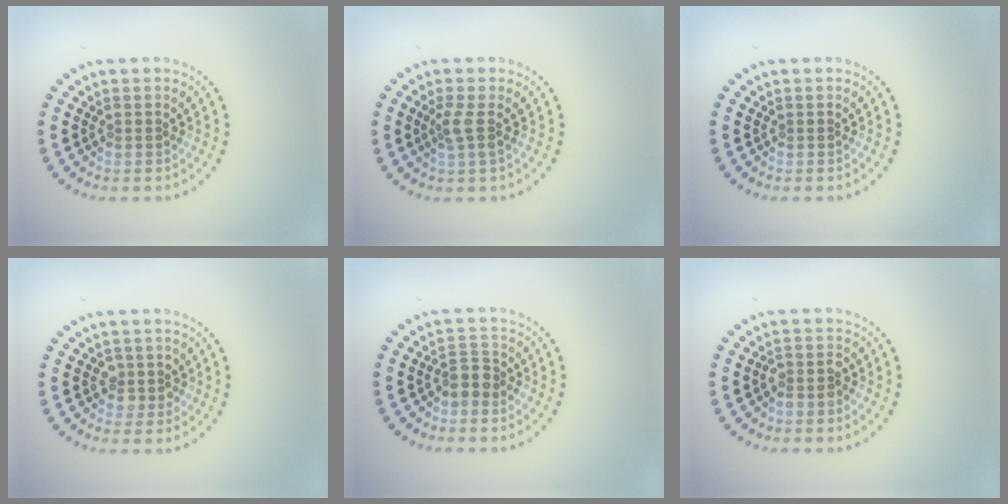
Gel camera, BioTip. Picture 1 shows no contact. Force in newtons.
{"total": 1.7, "press": 1.4, "slide": 1.1}
{"total": 0.0}
{"total": 1.5, "press": 1.4, "slide": 0.7}
{"total": 2.0, "press": 1.8, "slide": 1.0}
{"total": 1.6, "press": 1.5, "slide": 0.7}